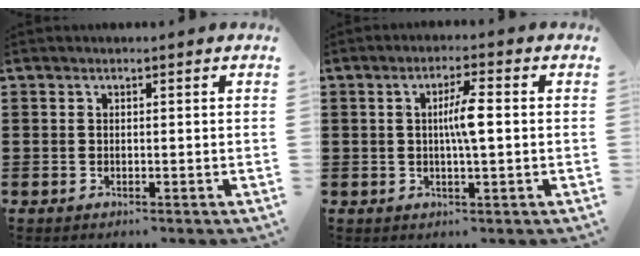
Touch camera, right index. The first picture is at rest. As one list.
[{"total": 4.9, "force": [0.3, 0.7, 4.8], "torque": [-0.089, 0.001, 0.002]}]